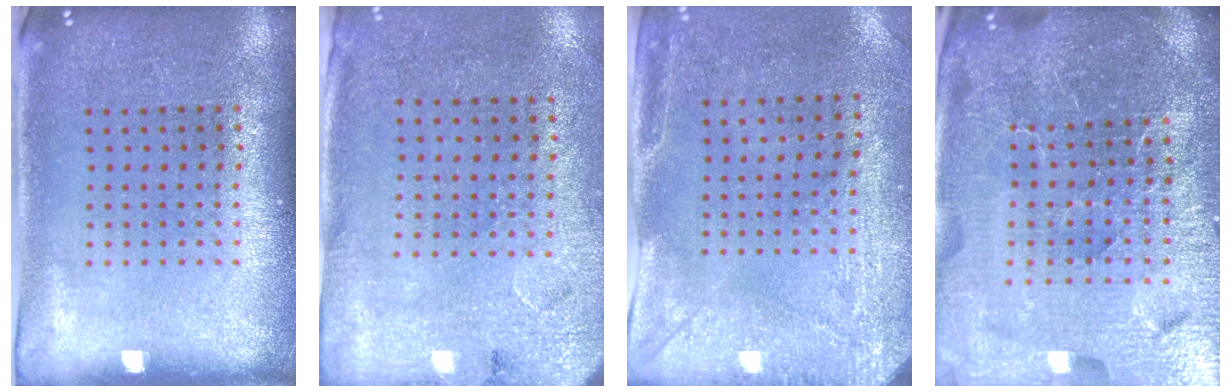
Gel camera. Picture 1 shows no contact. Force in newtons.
{"total": 2.6, "press": 2.1, "slide": 1.5}
{"total": 2.9, "press": 2.3, "slide": 1.8}
{"total": 6.1, "press": 5.4, "slide": 2.7}